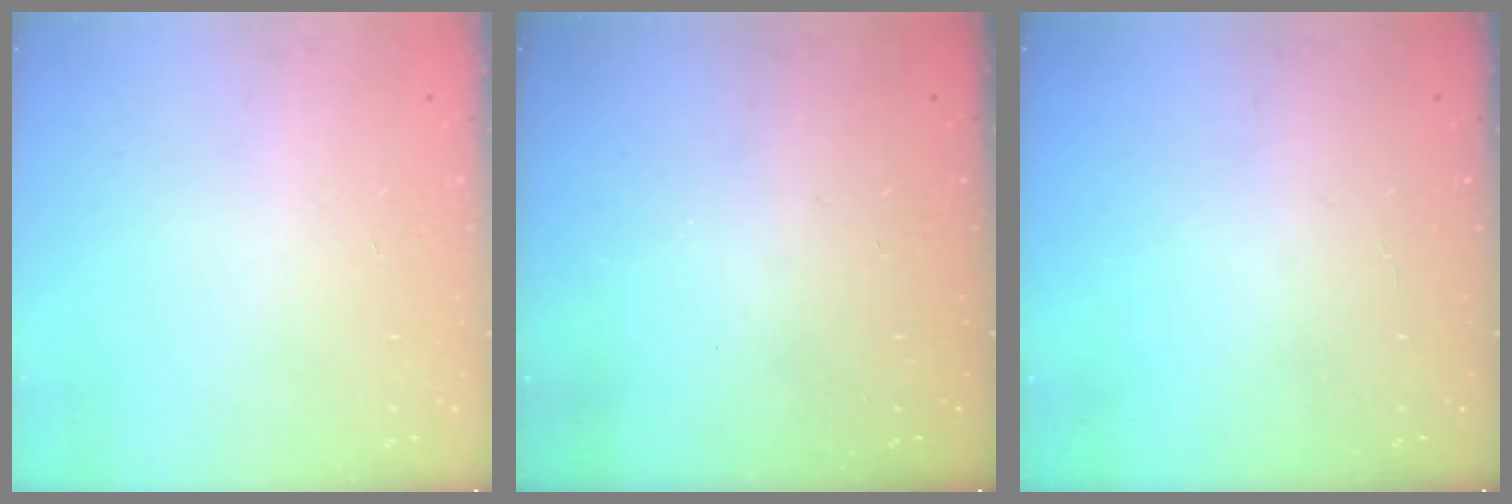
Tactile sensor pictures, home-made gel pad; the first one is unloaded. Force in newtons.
{"total": 0.0}
{"total": 1.7, "press": 1.7, "slide": 0.1}